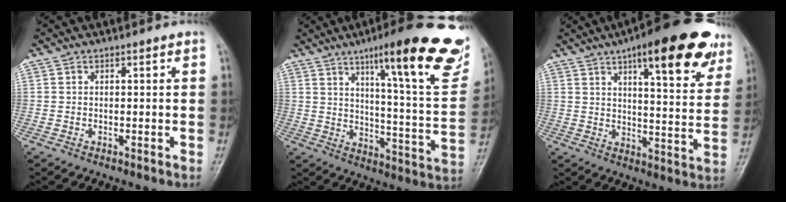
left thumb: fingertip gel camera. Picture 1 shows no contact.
{"total": 25.9, "force": [15.6, 4.9, 20.2], "torque": [-0.248, -0.063, 0.216]}
{"total": 21.6, "force": [12.5, 6.4, 16.4], "torque": [-0.189, -0.036, 0.168]}